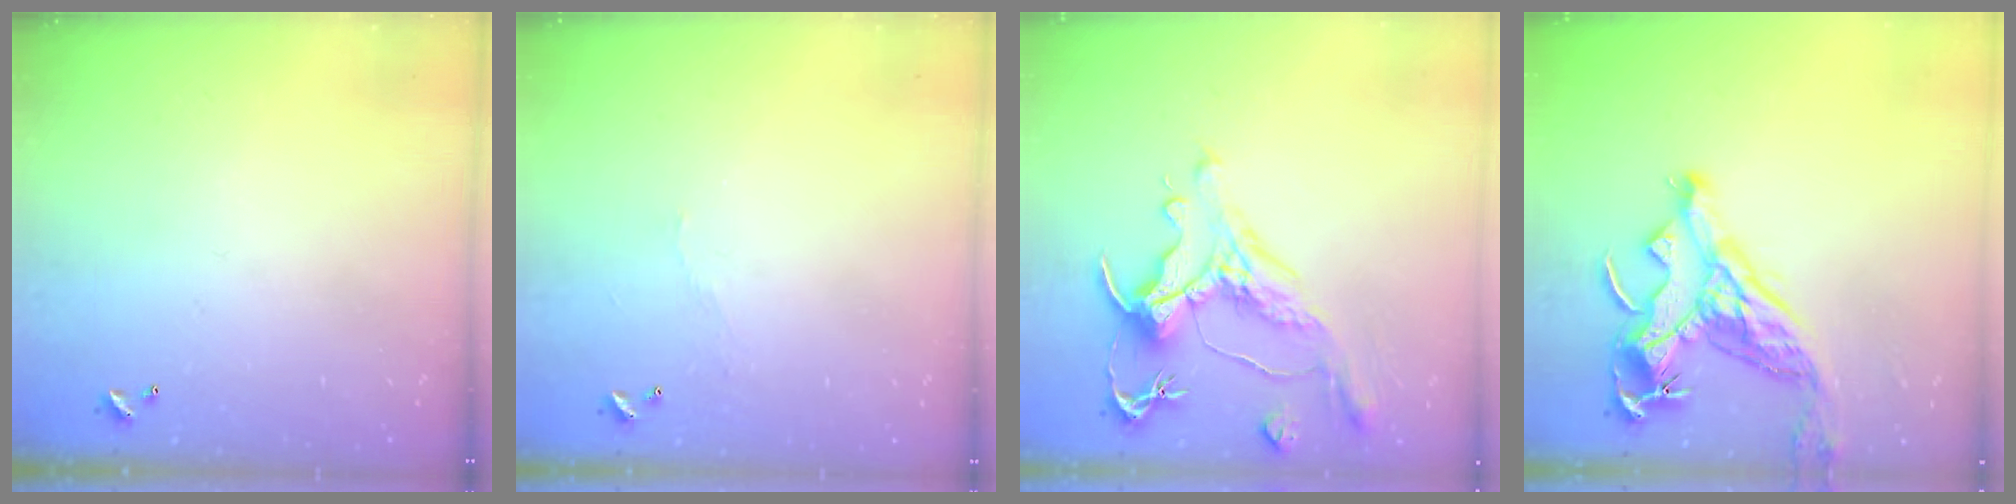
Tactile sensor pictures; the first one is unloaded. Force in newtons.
{"total": 2.8, "press": 2.8, "slide": 0.5}
{"total": 2.5, "press": 2.0, "slide": 1.5}
{"total": 12.4, "press": 12.3, "slide": 1.9}